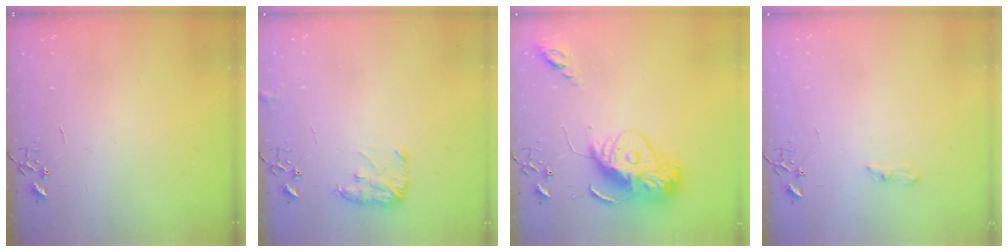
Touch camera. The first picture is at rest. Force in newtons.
{"total": 8.9, "press": 8.8, "slide": 0.6}
{"total": 16.1, "press": 16.0, "slide": 1.6}
{"total": 3.3, "press": 3.3, "slide": 0.5}